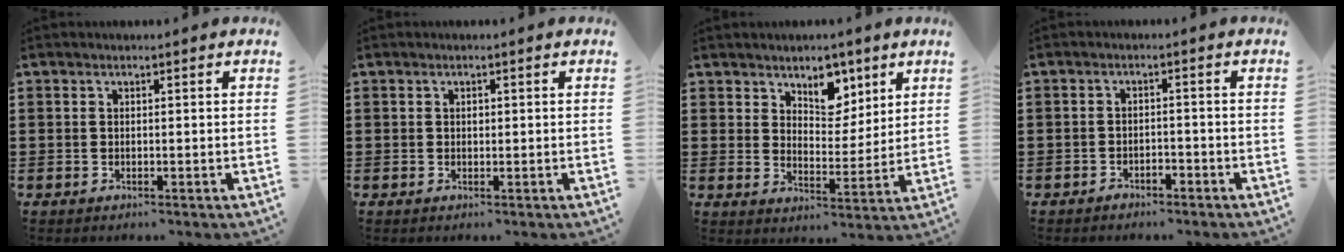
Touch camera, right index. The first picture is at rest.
{"total": 0.5, "force": [0.1, 0.4, 0.3], "torque": [-0.007, 0.001, 0.003]}
{"total": 6.0, "force": [4.4, 3.7, 1.8], "torque": [-0.035, -0.012, 0.075]}
{"total": 1.8, "force": [-1.7, 0.5, 0.2], "torque": [-0.011, 0.001, -0.036]}